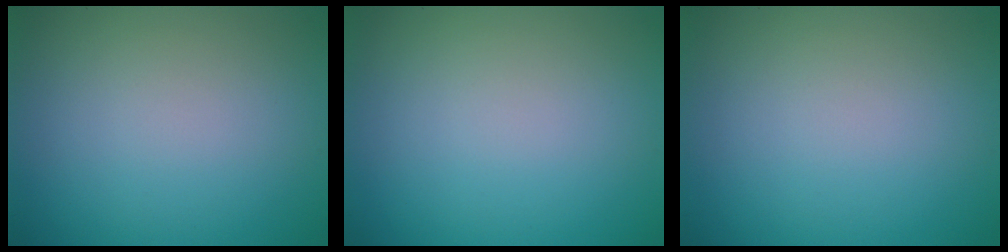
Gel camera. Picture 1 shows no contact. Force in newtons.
{"total": 0.0}
{"total": 0.0}